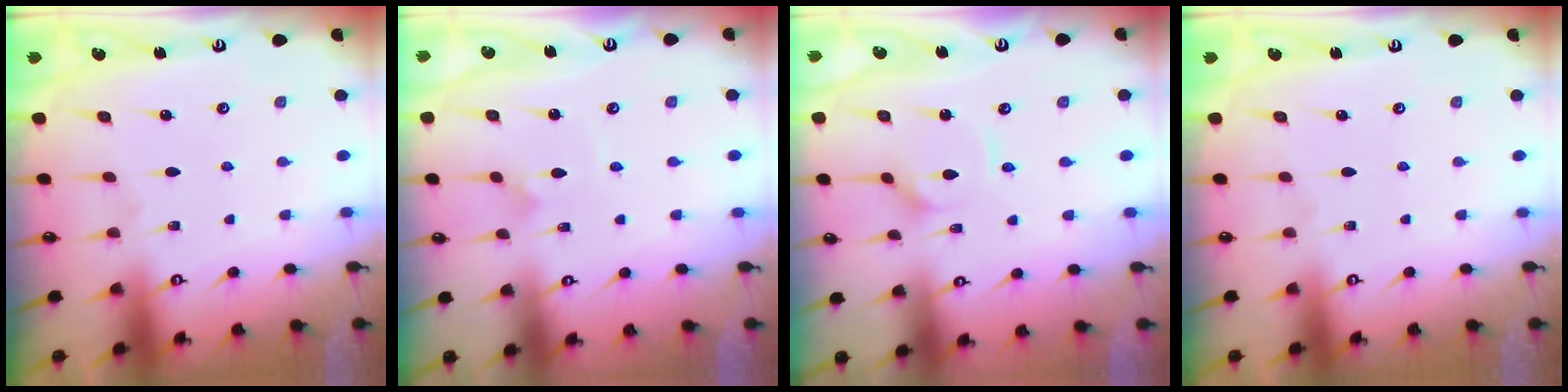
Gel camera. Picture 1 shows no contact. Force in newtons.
{"total": 1.4, "press": 1.4, "slide": 0.0}
{"total": 3.1, "press": 3.1, "slide": 0.3}
{"total": 0.0}